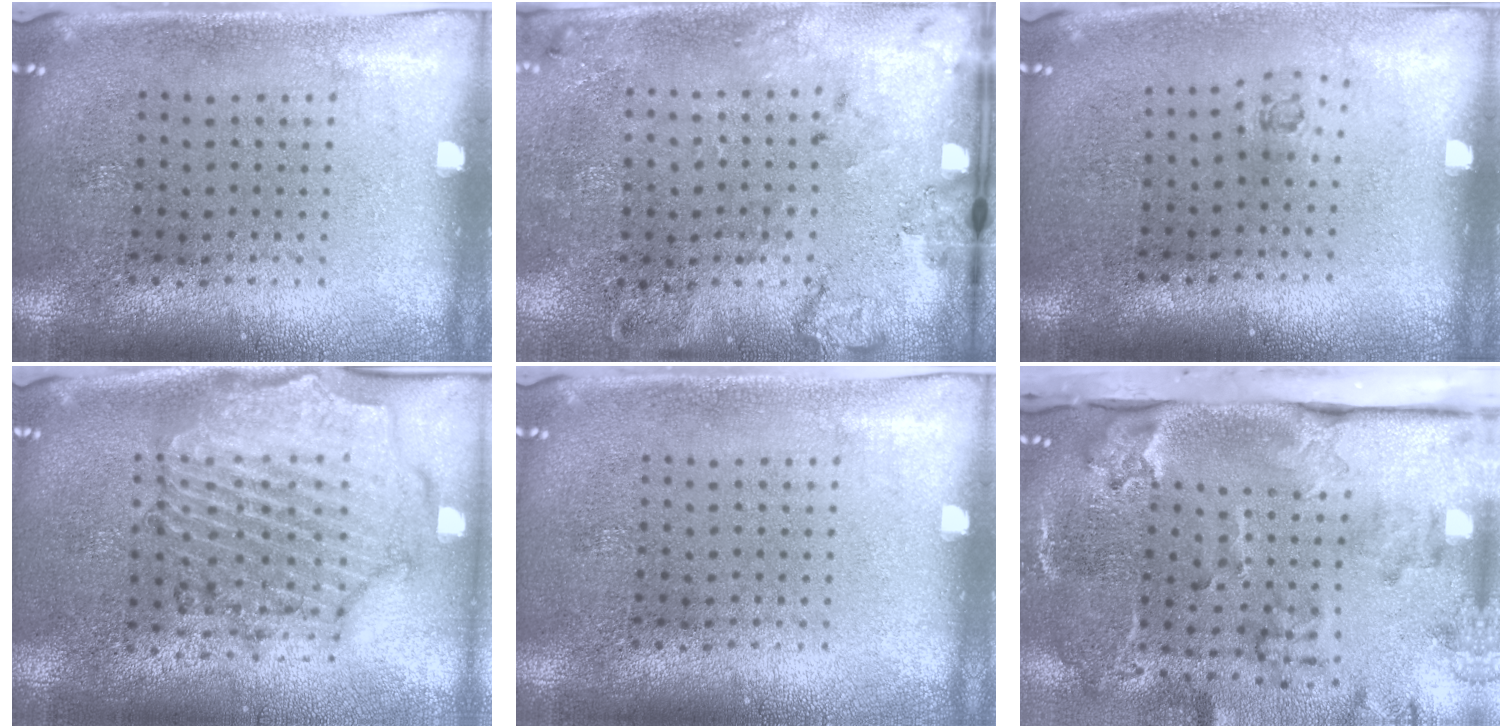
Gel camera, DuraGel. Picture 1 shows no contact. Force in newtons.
{"total": 2.1, "press": 1.5, "slide": 1.5}
{"total": 0.6, "press": 0.2, "slide": 0.5}
{"total": 1.6, "press": 1.6, "slide": 0.3}
{"total": 0.0}
{"total": 4.1, "press": 2.7, "slide": 3.0}